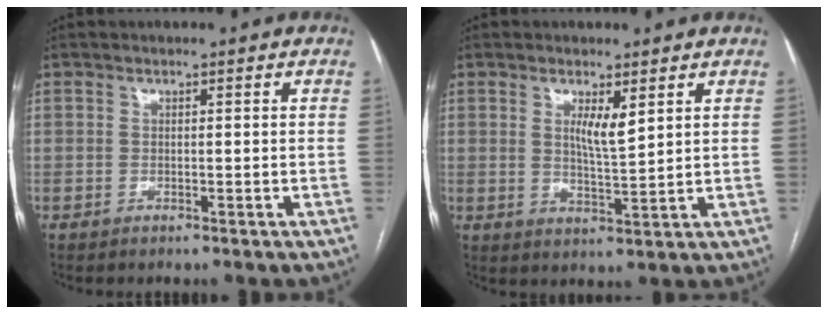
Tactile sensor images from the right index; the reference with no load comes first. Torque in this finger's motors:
{"motor_torque": [0.35, 0.05, 0.28, 0.06]}